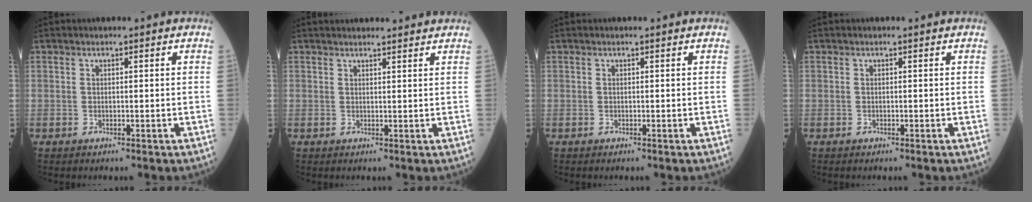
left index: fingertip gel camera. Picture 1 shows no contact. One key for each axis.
{"total": 7.6, "fx": 7.2, "fy": 1.0, "fz": 2.2, "tx": -0.023, "ty": 0.028, "tz": 0.082}
{"total": 0.0}
{"total": 0.0}